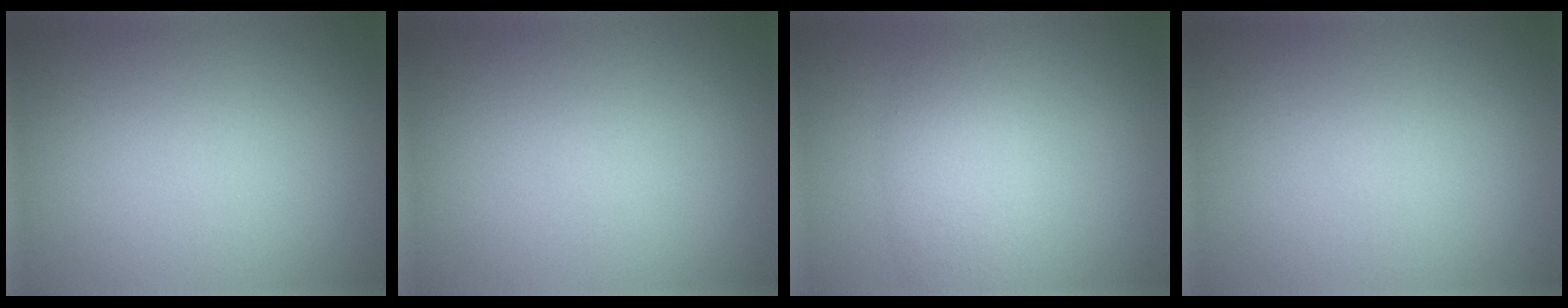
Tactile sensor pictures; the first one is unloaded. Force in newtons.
{"total": 0.0}
{"total": 3.3, "press": 3.2, "slide": 0.1}
{"total": 0.0}